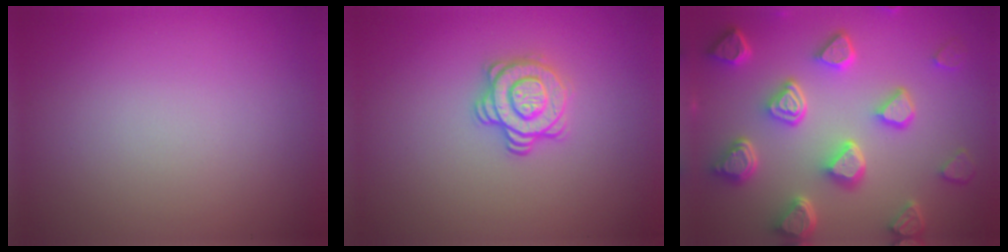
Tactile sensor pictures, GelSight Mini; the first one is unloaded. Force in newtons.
{"total": 2.9, "press": 2.6, "slide": 1.2}
{"total": 7.5, "press": 5.7, "slide": 4.8}